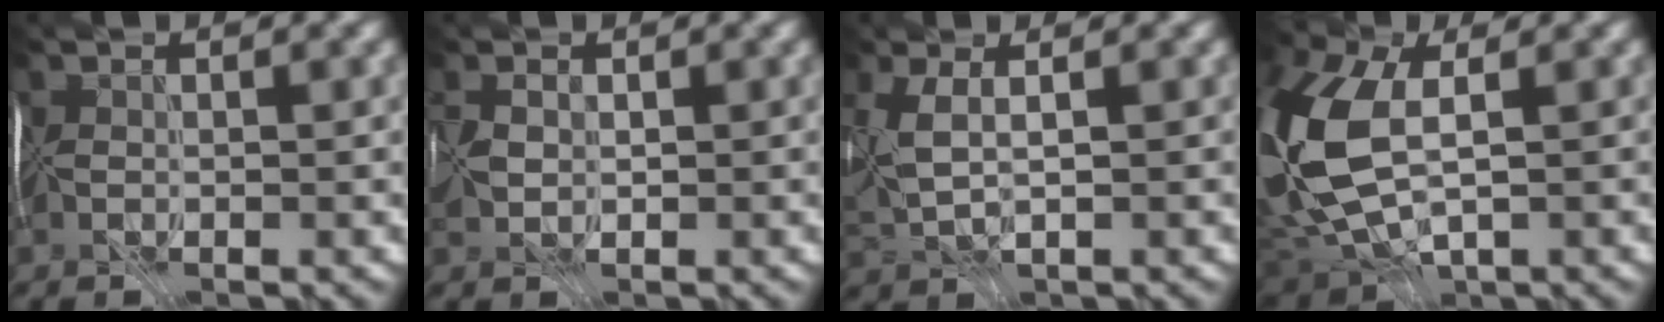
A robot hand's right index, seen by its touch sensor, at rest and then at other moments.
{"total": 0.9, "force": [0.6, 0.6, 0.1], "torque": [0.006, 0.008, 0.020]}
{"total": 2.2, "force": [1.4, 0.5, 1.6], "torque": [-0.048, 0.004, 0.039]}
{"total": 12.5, "force": [0.6, 7.3, 10.2], "torque": [-0.249, -0.016, 0.022]}